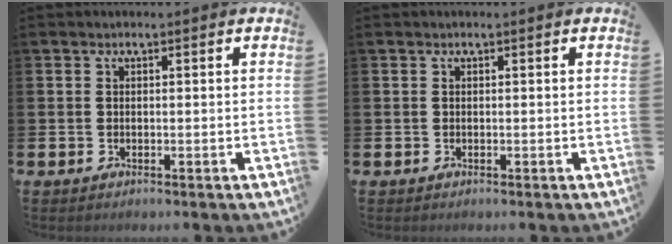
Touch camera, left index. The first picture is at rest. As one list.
[{"total": 0.0}]